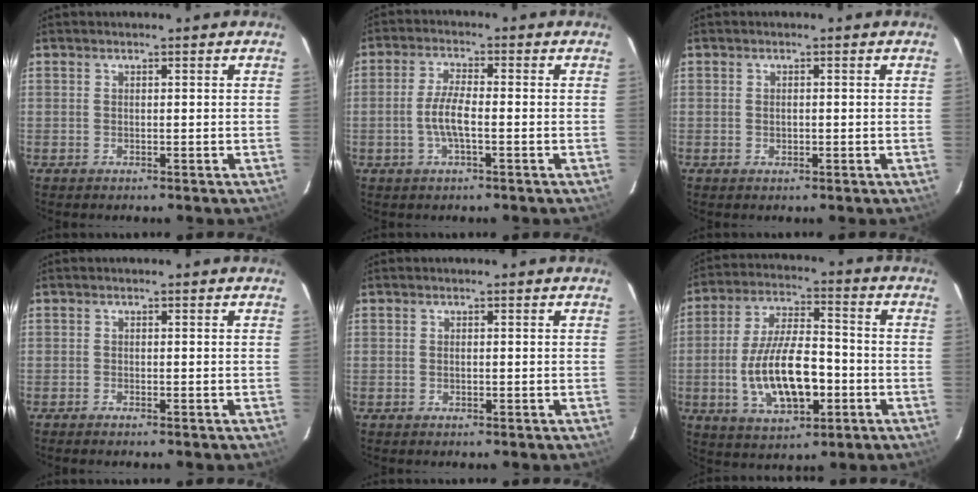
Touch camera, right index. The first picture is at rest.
{"total": 5.2, "force": [-1.4, 1.2, 4.9], "torque": [-0.100, 0.000, -0.026]}
{"total": 1.0, "force": [-0.1, 0.8, 0.6], "torque": [-0.008, 0.000, -0.001]}
{"total": 0.8, "force": [-0.7, 0.1, 0.4], "torque": [-0.010, -0.001, -0.016]}
{"total": 0.5, "force": [-0.1, 0.4, 0.4], "torque": [-0.005, -0.001, -0.002]}
{"total": 15.6, "force": [-3.9, 6.8, 13.5], "torque": [-0.266, 0.000, -0.056]}